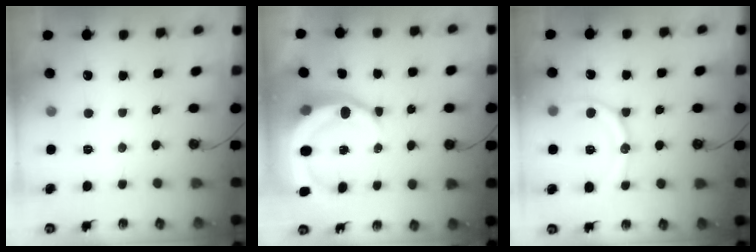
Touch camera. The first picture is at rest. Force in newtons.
{"total": 12.7, "press": 12.6, "slide": 1.6}
{"total": 12.7, "press": 12.6, "slide": 1.4}